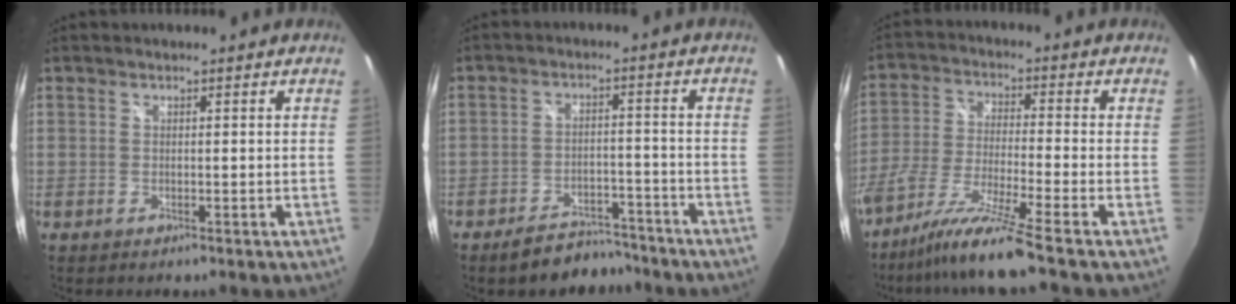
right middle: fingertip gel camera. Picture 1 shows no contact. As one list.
[{"total": 8.5, "force": [-7.5, 3.2, 2.3], "torque": [-0.054, 0.011, -0.099]}, {"total": 10.6, "force": [-8.4, -1.6, 6.3], "torque": [-0.125, -0.022, -0.156]}]